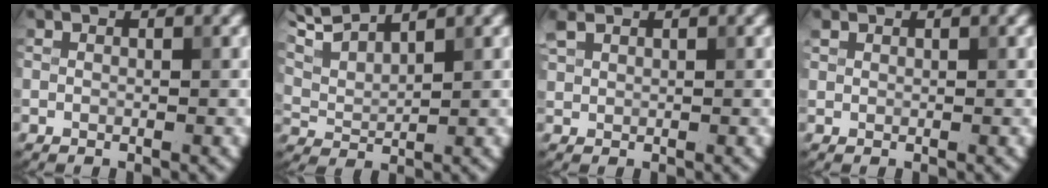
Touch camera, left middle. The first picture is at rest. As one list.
[{"total": 4.4, "force": [3.8, 0.9, 2.1], "torque": [-0.055, 0.014, 0.075]}, {"total": 1.8, "force": [1.3, 0.9, 0.9], "torque": [-0.024, 0.007, 0.033]}, {"total": 0.9, "force": [0.7, 0.6, 0.2], "torque": [-0.005, 0.000, 0.017]}]